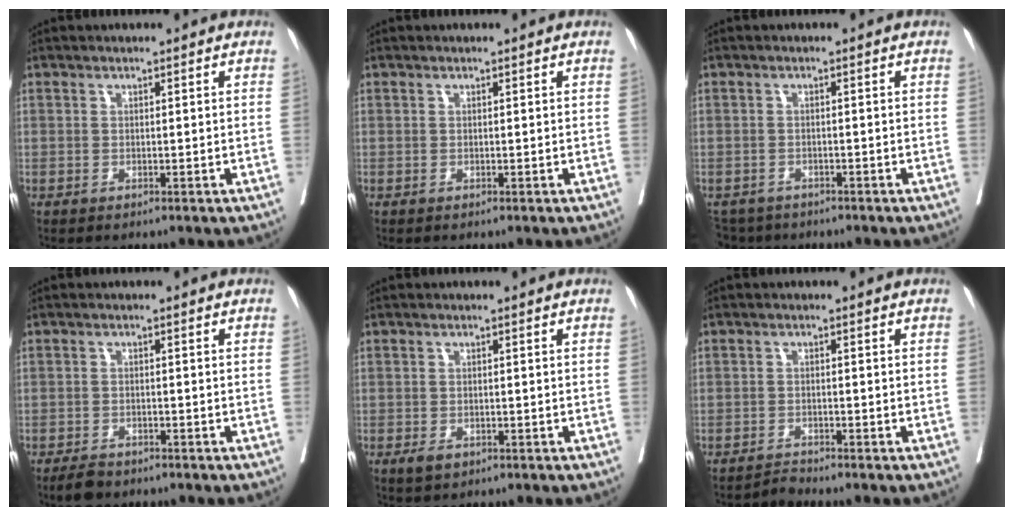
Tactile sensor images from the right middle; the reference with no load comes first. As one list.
[{"total": 0.0}, {"total": 3.9, "force": [-3.4, 1.8, -0.2], "torque": [0.008, -0.005, -0.059]}, {"total": 3.0, "force": [-2.5, 1.3, 1.2], "torque": [-0.024, -0.002, -0.041]}, {"total": 1.9, "force": [-1.0, 1.1, 1.2], "torque": [-0.022, -0.001, -0.011]}, {"total": 1.4, "force": [-1.3, -0.3, -0.4], "torque": [0.012, -0.009, -0.023]}]